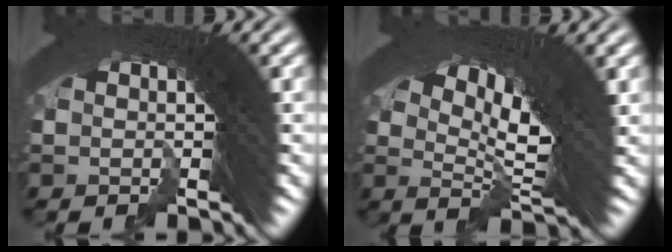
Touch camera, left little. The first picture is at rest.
{"total": 8.3, "force": [2.3, 3.5, 7.1], "torque": [-0.123, -0.004, 0.035]}